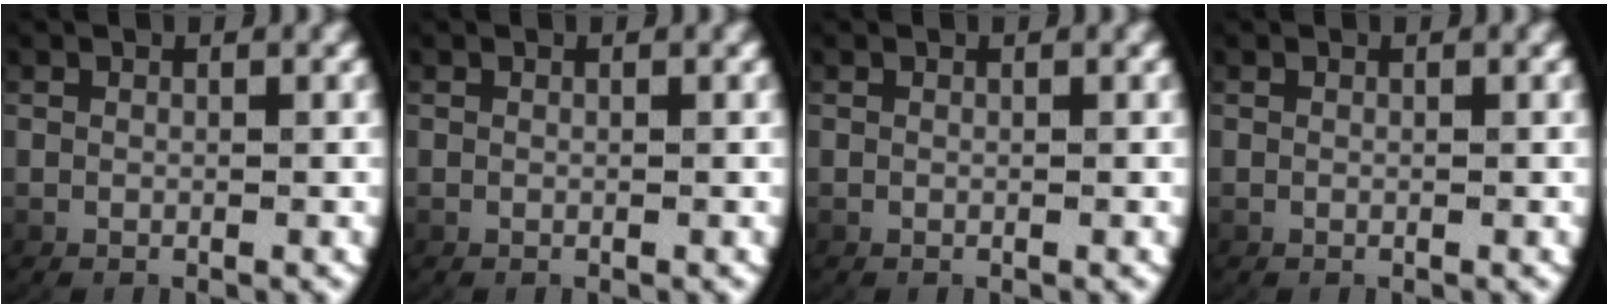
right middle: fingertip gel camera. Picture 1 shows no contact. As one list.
[{"total": 0.0}, {"total": 0.0}, {"total": 0.0}]